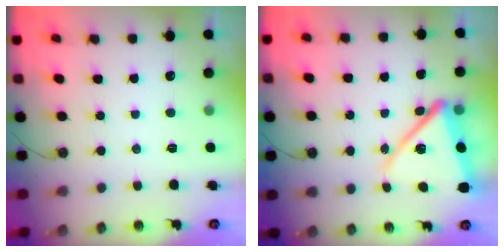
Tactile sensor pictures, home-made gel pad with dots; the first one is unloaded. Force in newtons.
{"total": 15.5, "press": 15.4, "slide": 1.5}